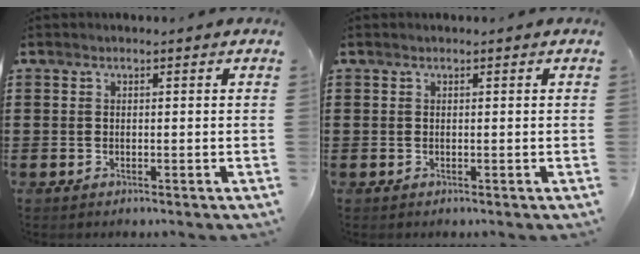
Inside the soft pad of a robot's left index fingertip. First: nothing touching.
{"total": 0.0}